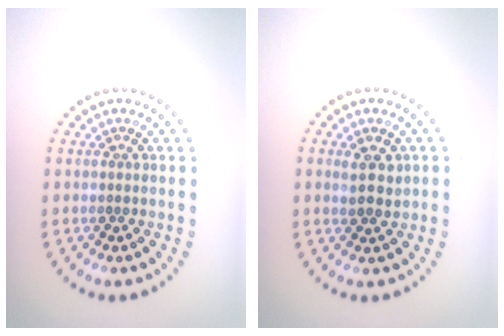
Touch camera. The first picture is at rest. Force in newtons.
{"total": 2.3, "press": 2.2, "slide": 0.7}